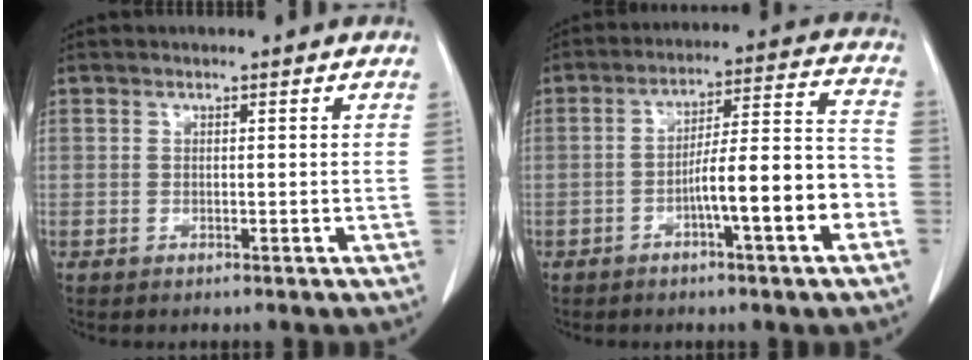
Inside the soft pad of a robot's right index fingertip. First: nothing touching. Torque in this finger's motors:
{"motor_torque": [1.32, -0.18, 0.56, 0.11]}